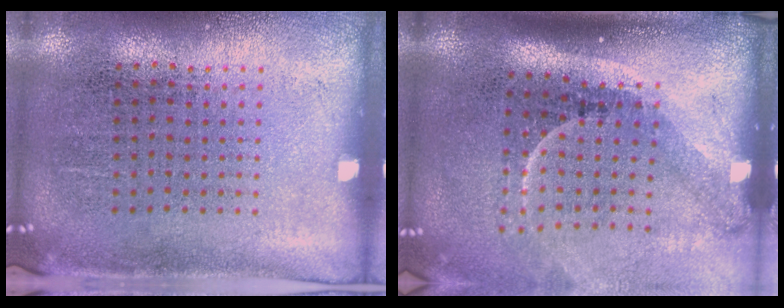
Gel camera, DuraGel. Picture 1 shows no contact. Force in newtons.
{"total": 2.2, "press": 1.5, "slide": 1.7}